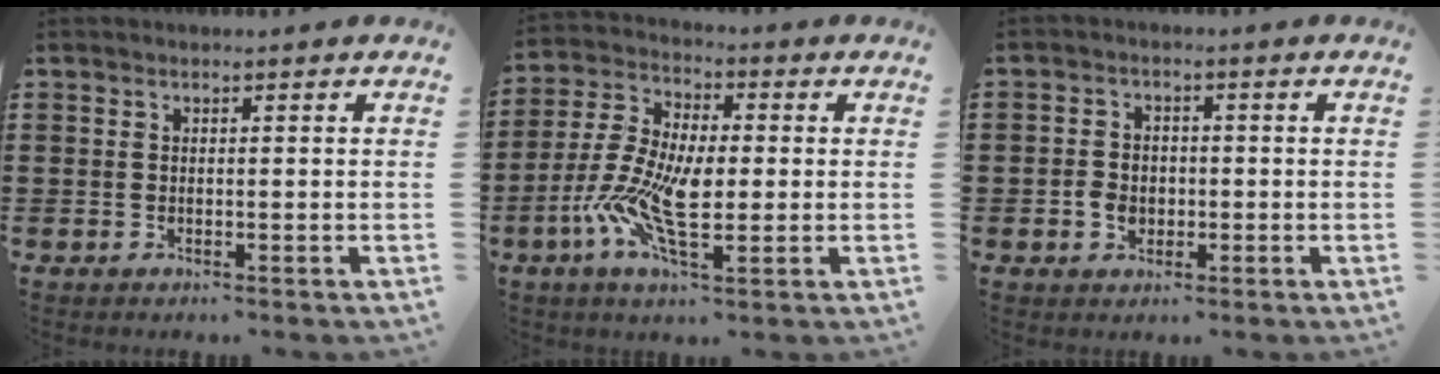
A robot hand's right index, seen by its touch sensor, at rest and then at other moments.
{"total": 10.1, "force": [-2.4, 4.4, 8.7], "torque": [-0.205, -0.012, -0.049]}
{"total": 3.2, "force": [-0.8, 2.5, 1.8], "torque": [-0.047, 0.001, -0.017]}